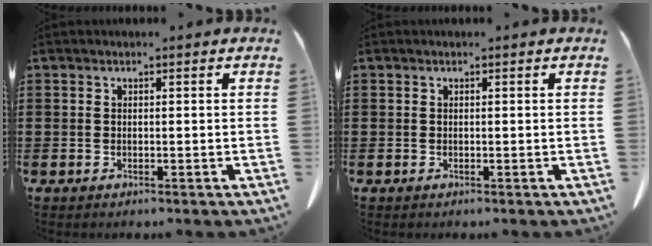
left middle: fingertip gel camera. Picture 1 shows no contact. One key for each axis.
{"total": 0.0}